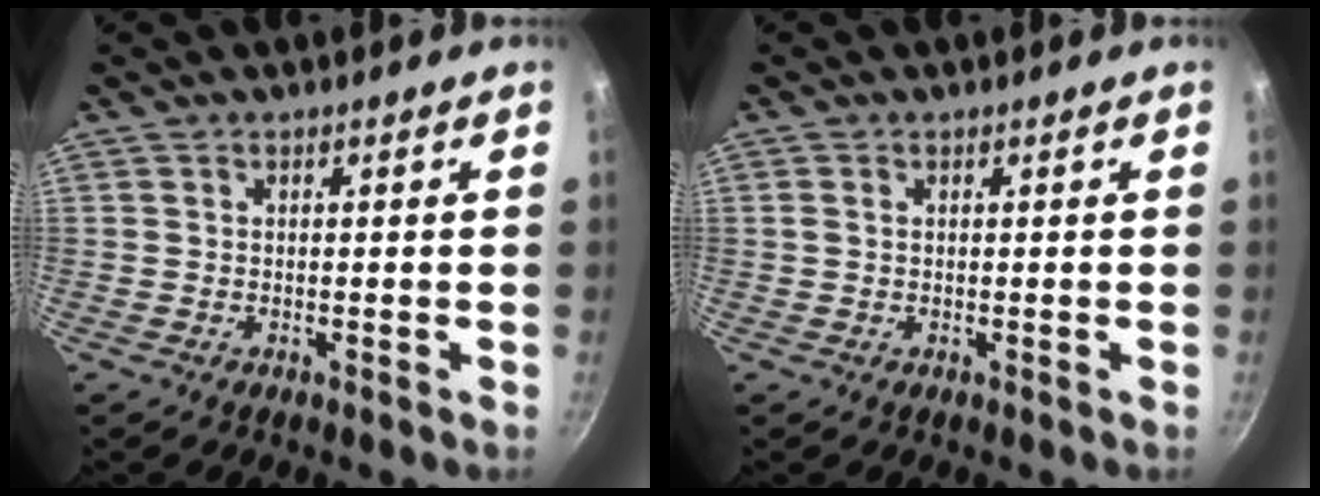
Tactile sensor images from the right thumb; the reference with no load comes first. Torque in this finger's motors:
{"motor_torque": [0.08, -0.37, -0.28, 0.24, 0.03]}